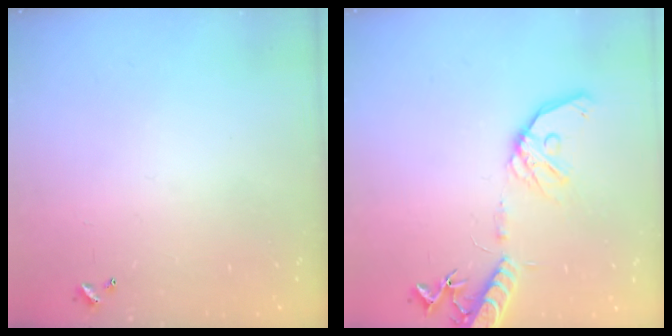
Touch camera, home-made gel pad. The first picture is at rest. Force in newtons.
{"total": 16.3, "press": 16.0, "slide": 3.2}